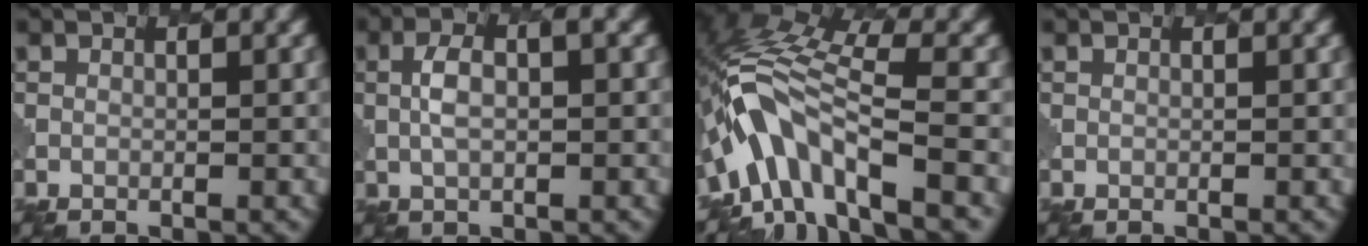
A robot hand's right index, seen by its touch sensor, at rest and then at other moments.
{"total": 2.5, "force": [0.4, 1.0, 2.2], "torque": [-0.050, 0.002, 0.009]}
{"total": 9.8, "force": [-4.6, 3.5, 8.0], "torque": [-0.140, 0.013, -0.090]}
{"total": 0.0}